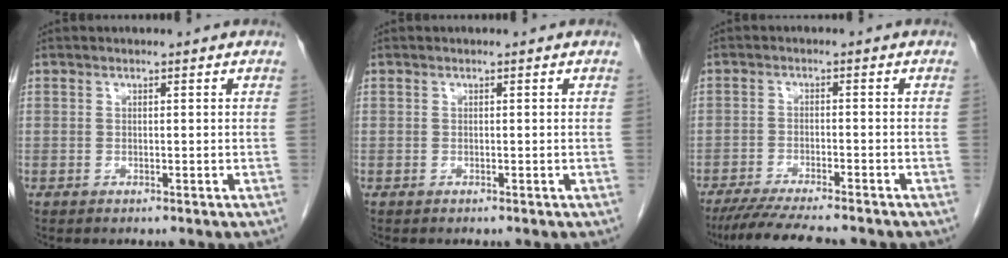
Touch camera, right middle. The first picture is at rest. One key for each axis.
{"total": 0.0}
{"total": 9.4, "fx": -8.2, "fy": 0.5, "fz": 4.6, "tx": -0.071, "ty": -0.025, "tz": -0.131}